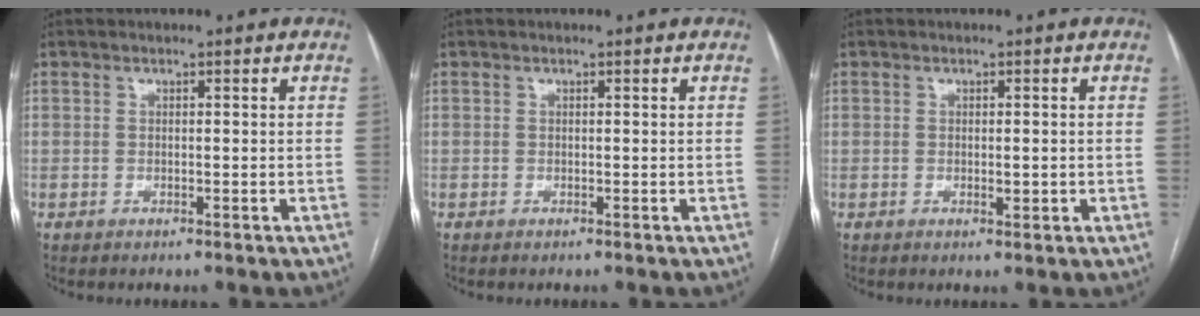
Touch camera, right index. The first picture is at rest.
{"total": 0.0}
{"total": 1.5, "force": [-0.2, 0.4, 1.4], "torque": [-0.024, -0.004, 0.000]}